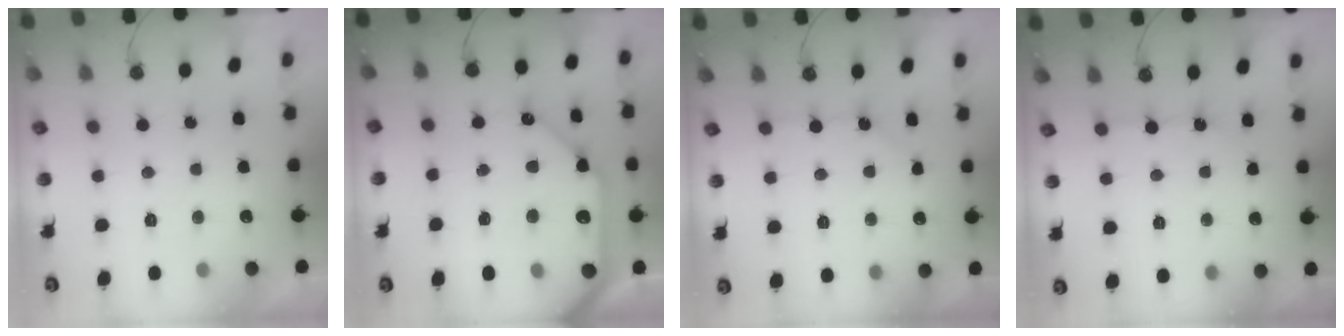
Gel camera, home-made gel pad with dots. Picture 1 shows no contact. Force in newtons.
{"total": 18.1, "press": 18.0, "slide": 2.3}
{"total": 4.9, "press": 4.8, "slide": 0.8}
{"total": 3.6, "press": 3.5, "slide": 0.4}